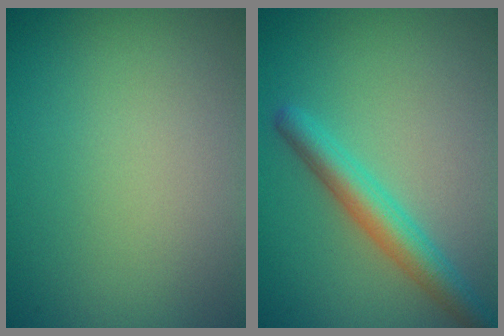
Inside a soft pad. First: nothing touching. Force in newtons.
{"total": 3.8, "press": 3.8, "slide": 0.1}